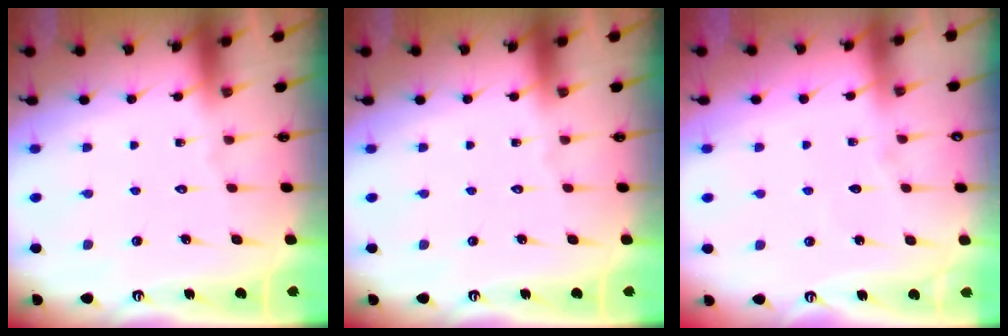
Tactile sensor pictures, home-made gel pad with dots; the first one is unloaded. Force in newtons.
{"total": 0.0}
{"total": 3.7, "press": 3.7, "slide": 0.5}